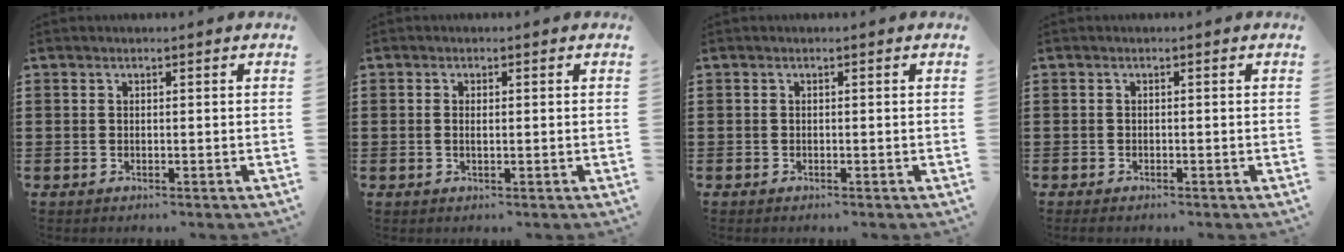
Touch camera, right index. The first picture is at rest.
{"total": 1.2, "force": [0.0, 0.3, 1.2], "torque": [-0.023, -0.001, 0.000]}
{"total": 0.0}
{"total": 0.6, "force": [-0.5, 0.2, 0.1], "torque": [-0.003, -0.003, -0.011]}